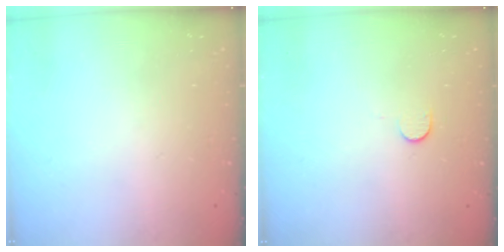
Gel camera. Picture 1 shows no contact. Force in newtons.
{"total": 6.1, "press": 6.1, "slide": 0.6}